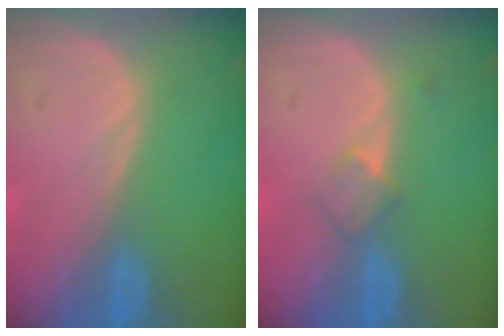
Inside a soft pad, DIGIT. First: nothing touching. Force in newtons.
{"total": 2.7, "press": 2.4, "slide": 1.1}